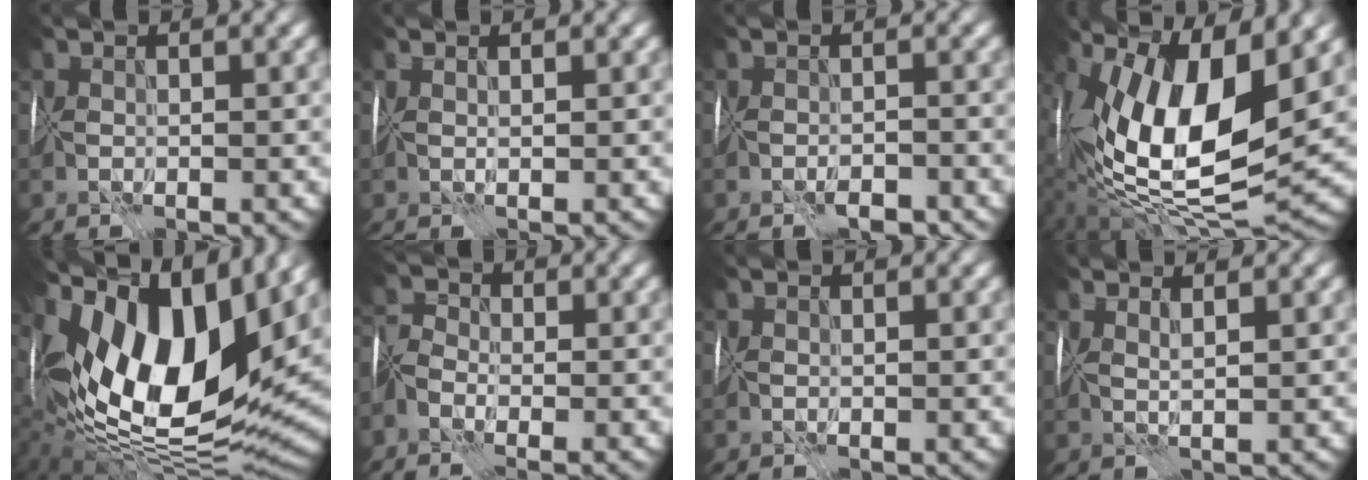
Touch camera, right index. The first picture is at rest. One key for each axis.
{"total": 1.2, "fx": 0.8, "fy": -0.7, "fz": -0.4, "tx": 0.007, "ty": 0.004, "tz": 0.021}
{"total": 1.6, "fx": -1.3, "fy": 0.2, "fz": 0.9, "tx": -0.005, "ty": 0.005, "tz": -0.017}
{"total": 13.9, "fx": 3.5, "fy": 5.1, "fz": 12.4, "tx": -0.223, "ty": 0.015, "tz": 0.065}
{"total": 16.3, "fx": 6.5, "fy": 7.3, "fz": 13.1, "tx": -0.242, "ty": 0.025, "tz": 0.106}
{"total": 5.5, "fx": -4.0, "fy": 2.7, "fz": 2.7, "tx": -0.039, "ty": -0.009, "tz": -0.054}
{"total": 0.0}
{"total": 2.1, "fx": 1.7, "fy": -1.2, "fz": -0.3, "tx": 0.006, "ty": 0.006, "tz": 0.036}